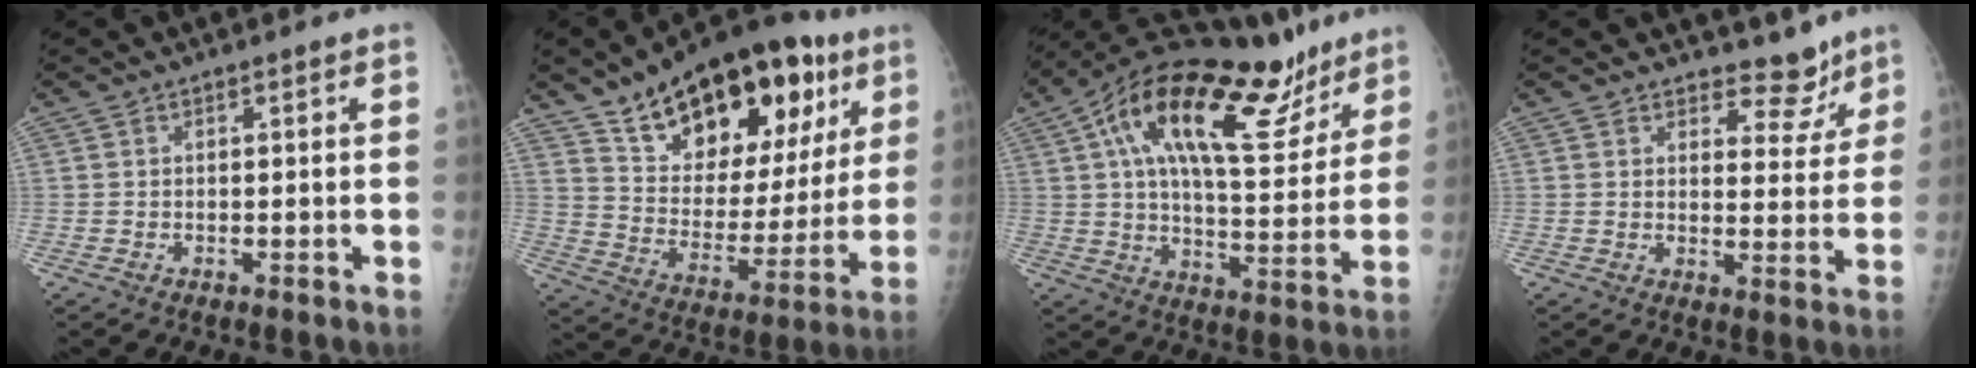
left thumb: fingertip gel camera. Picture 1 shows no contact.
{"total": 28.0, "force": [15.8, 13.5, 18.8], "torque": [-0.247, -0.033, 0.251]}
{"total": 25.9, "force": [15.1, 10.1, 18.5], "torque": [-0.260, -0.021, 0.241]}
{"total": 6.2, "force": [5.3, 3.0, 1.0], "torque": [0.017, -0.044, 0.072]}